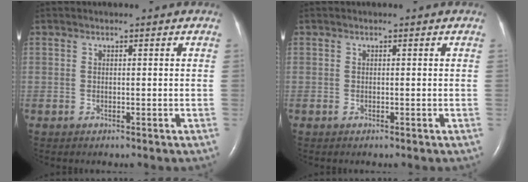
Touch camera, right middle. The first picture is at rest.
{"total": 0.0}